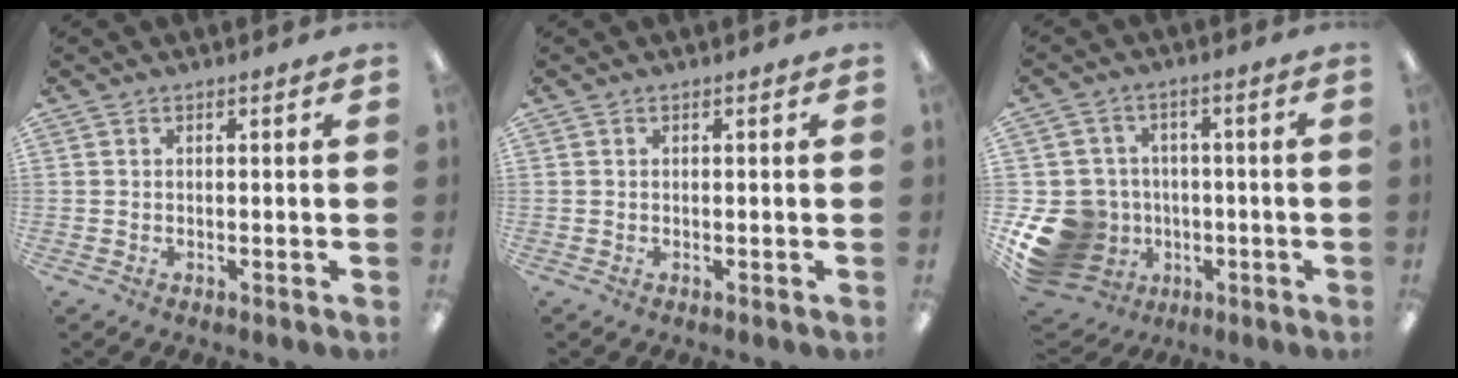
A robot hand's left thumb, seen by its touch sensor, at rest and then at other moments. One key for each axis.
{"total": 0.0}
{"total": 14.9, "fx": -4.5, "fy": 13.0, "fz": 5.7, "tx": -0.136, "ty": 0.030, "tz": -0.063}